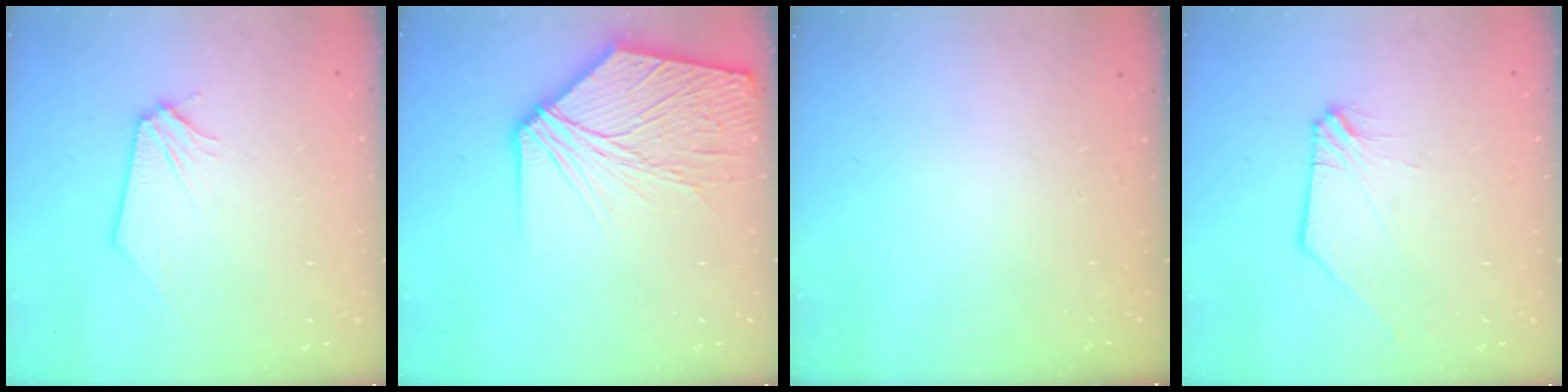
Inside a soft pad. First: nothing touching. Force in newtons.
{"total": 14.5, "press": 14.4, "slide": 1.9}
{"total": 0.0}
{"total": 1.0, "press": 1.0, "slide": 0.2}